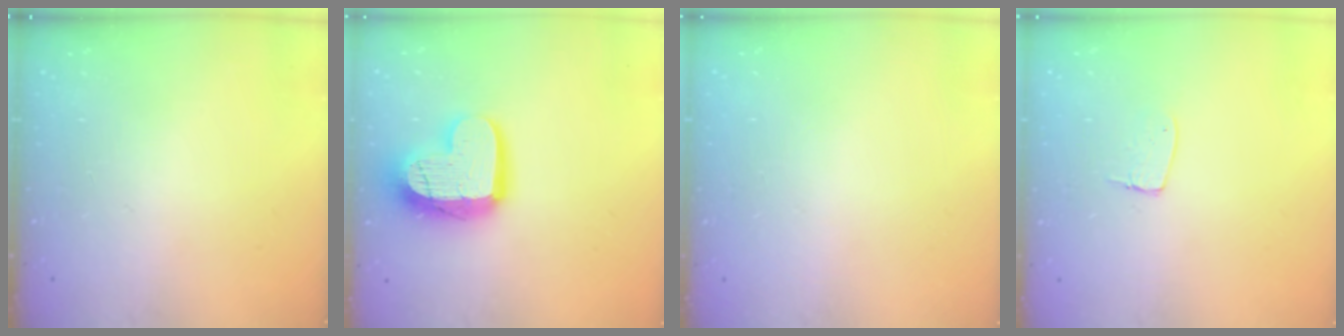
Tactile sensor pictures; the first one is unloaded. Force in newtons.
{"total": 17.3, "press": 17.3, "slide": 1.7}
{"total": 0.0}
{"total": 5.5, "press": 5.5, "slide": 0.3}